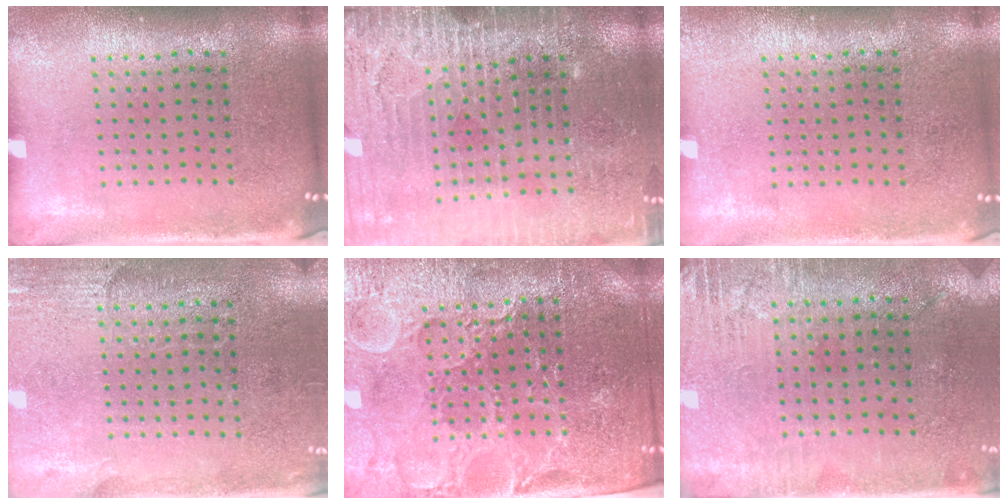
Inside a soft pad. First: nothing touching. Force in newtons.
{"total": 3.2, "press": 3.2, "slide": 0.3}
{"total": 0.0}
{"total": 2.7, "press": 2.4, "slide": 1.2}
{"total": 4.3, "press": 4.1, "slide": 1.3}
{"total": 2.8, "press": 2.5, "slide": 1.2}